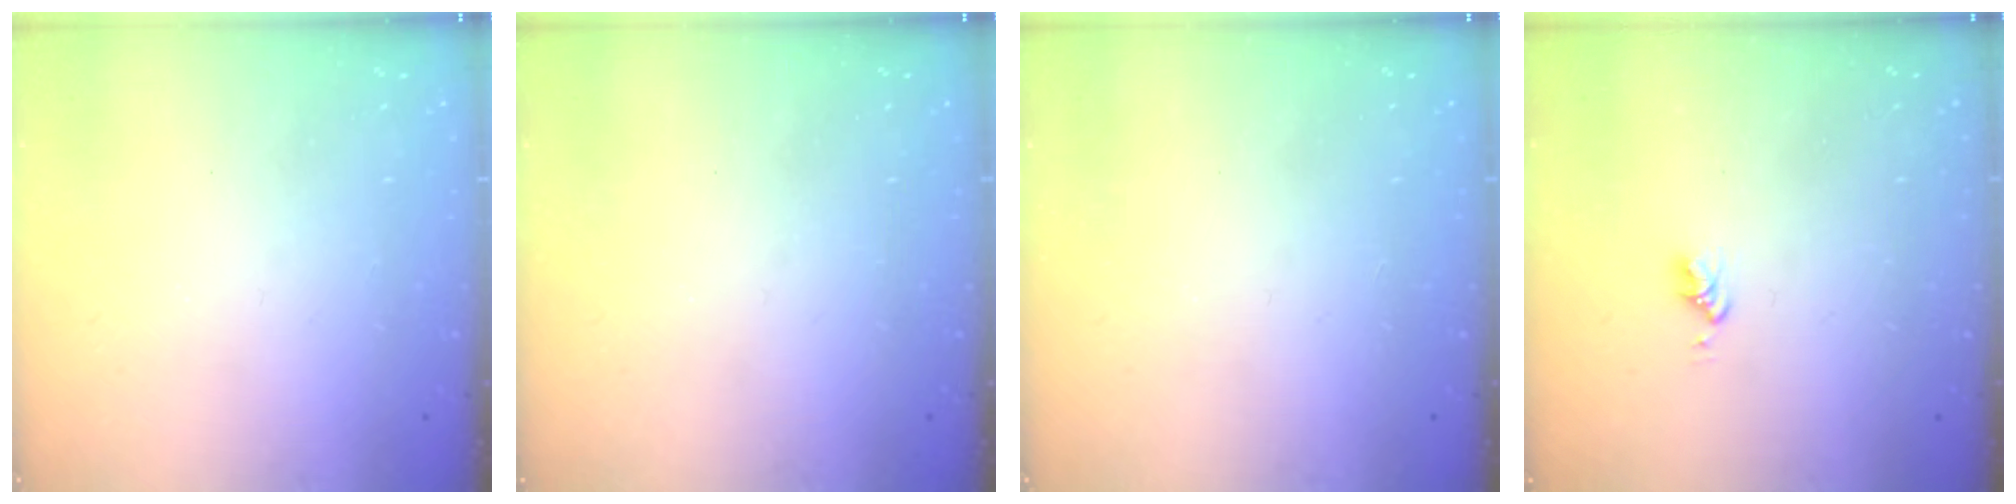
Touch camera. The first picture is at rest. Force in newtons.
{"total": 0.0}
{"total": 1.7, "press": 1.7, "slide": 0.2}
{"total": 2.6, "press": 2.6, "slide": 0.4}